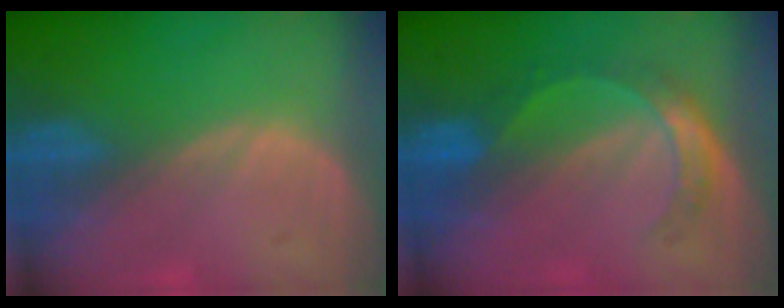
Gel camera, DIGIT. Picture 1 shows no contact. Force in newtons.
{"total": 5.4, "press": 4.7, "slide": 2.6}